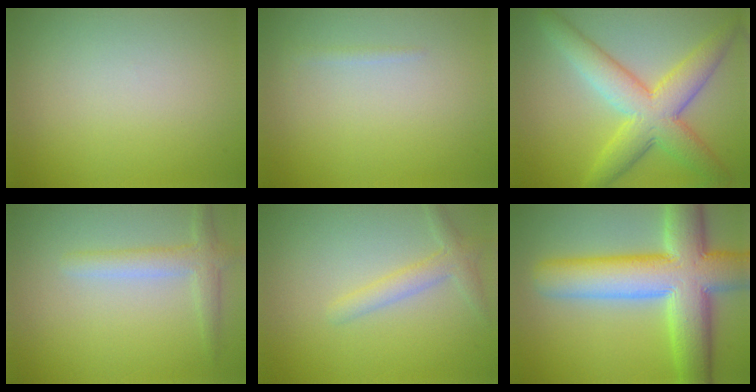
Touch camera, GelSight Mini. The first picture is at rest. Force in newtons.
{"total": 0.6, "press": 0.6, "slide": 0.0}
{"total": 7.3, "press": 7.3, "slide": 0.2}
{"total": 2.6, "press": 2.6, "slide": 0.2}
{"total": 2.2, "press": 2.2, "slide": 0.2}
{"total": 12.0, "press": 12.0, "slide": 0.6}